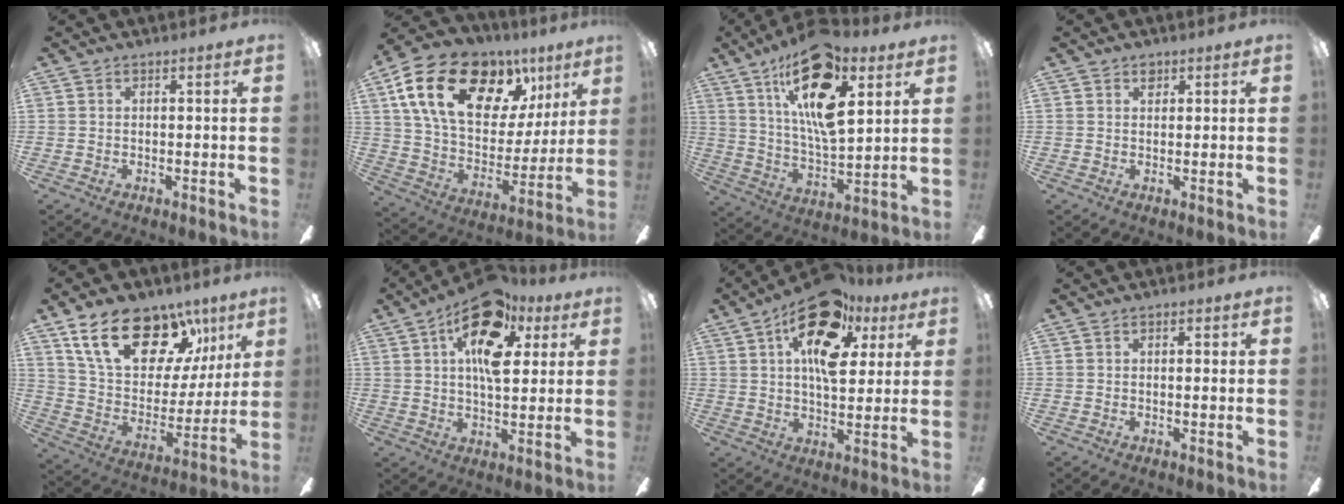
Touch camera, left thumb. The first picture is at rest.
{"total": 23.8, "force": [12.0, 14.0, 14.9], "torque": [-0.257, -0.047, 0.221]}
{"total": 21.4, "force": [11.5, 8.1, 16.1], "torque": [-0.300, -0.049, 0.185]}
{"total": 1.6, "force": [1.0, 1.0, 0.7], "torque": [0.001, -0.005, 0.016]}
{"total": 22.3, "force": [13.4, 12.5, 12.7], "torque": [-0.202, -0.068, 0.240]}
{"total": 17.5, "force": [8.5, 8.3, 12.8], "torque": [-0.202, -0.020, 0.142]}
{"total": 19.7, "force": [9.9, 9.3, 14.2], "torque": [-0.222, -0.030, 0.167]}
{"total": 1.3, "force": [0.1, 0.7, 1.2], "torque": [-0.015, 0.002, -0.001]}